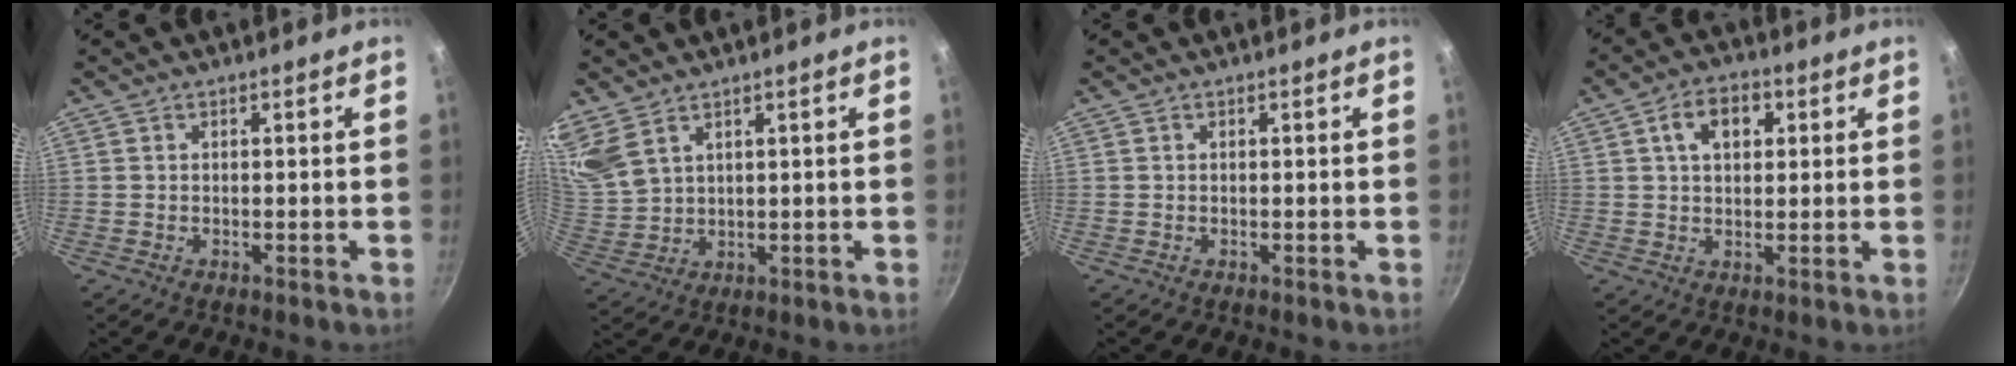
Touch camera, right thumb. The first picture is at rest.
{"total": 8.5, "force": [6.2, 4.1, 4.1], "torque": [-0.082, -0.020, 0.140]}
{"total": 0.0}
{"total": 7.3, "force": [2.3, 4.8, 5.0], "torque": [-0.062, 0.007, 0.031]}